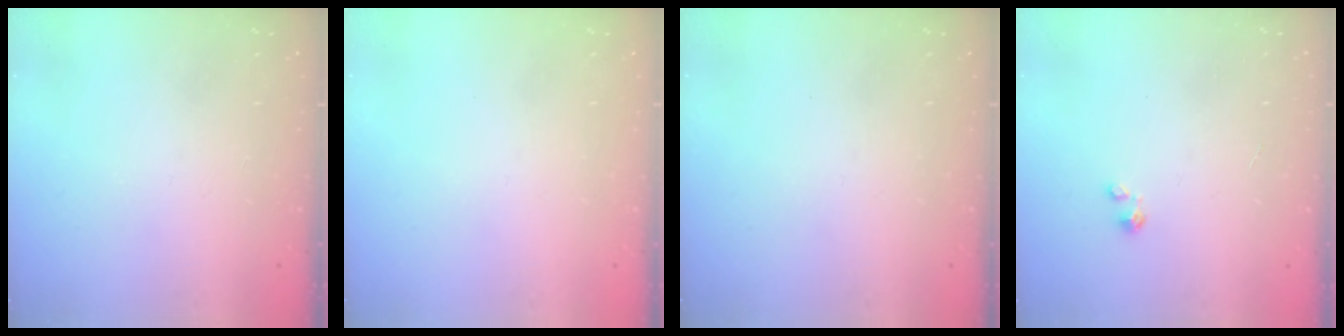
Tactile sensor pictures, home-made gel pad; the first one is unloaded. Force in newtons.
{"total": 0.0}
{"total": 0.0}
{"total": 0.0}